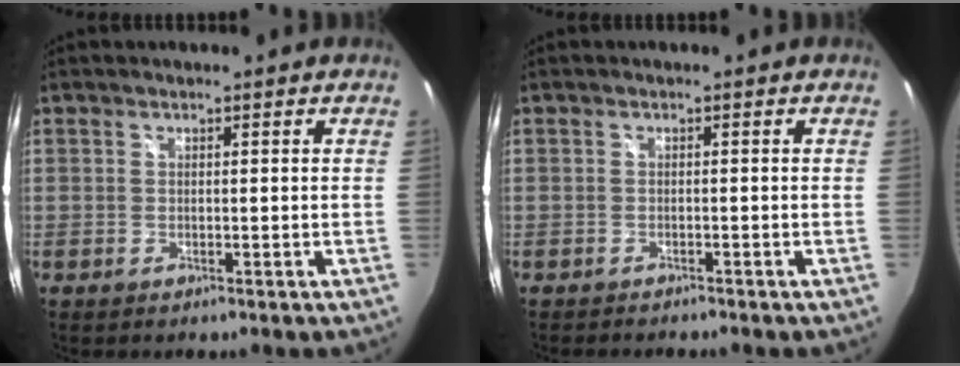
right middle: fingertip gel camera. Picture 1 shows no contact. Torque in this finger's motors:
{"motor_torque": [-0.18, 0.01, -0.05, 0.00]}